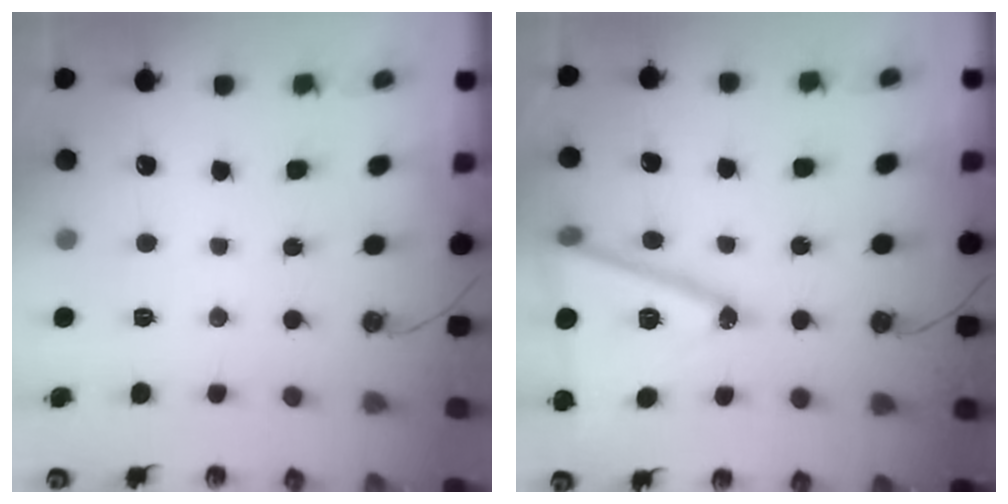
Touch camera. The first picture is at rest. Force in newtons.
{"total": 19.6, "press": 19.3, "slide": 3.4}